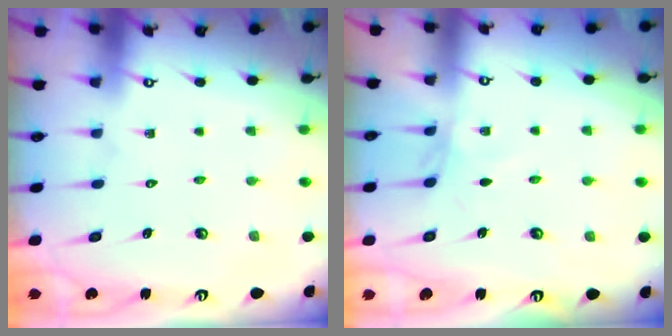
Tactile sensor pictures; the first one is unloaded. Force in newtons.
{"total": 2.1, "press": 2.1, "slide": 0.5}